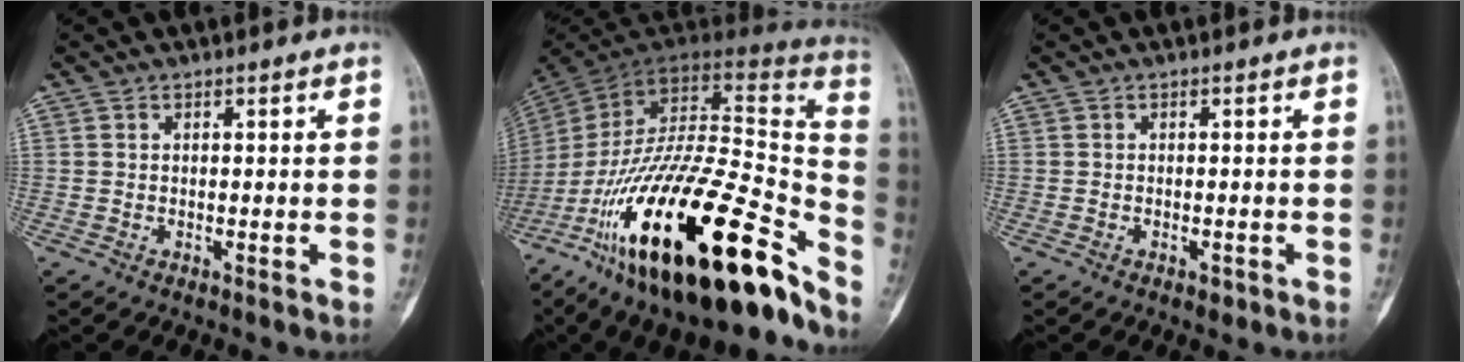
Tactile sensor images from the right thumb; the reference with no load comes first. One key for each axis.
{"total": 36.5, "fx": -21.3, "fy": 11.9, "fz": 27.2, "tx": -0.376, "ty": 0.059, "tz": -0.343}
{"total": 1.1, "fx": -0.6, "fy": 0.6, "fz": 0.7, "tx": -0.009, "ty": 0.002, "tz": -0.008}